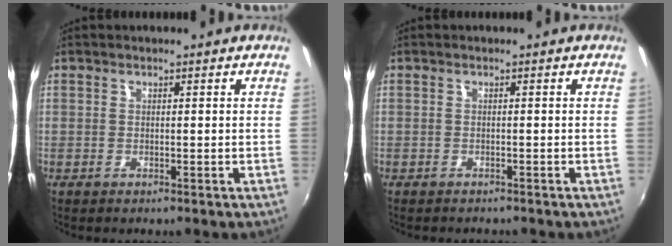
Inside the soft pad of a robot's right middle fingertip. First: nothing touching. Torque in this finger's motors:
{"motor_torque": [1.07, -1.07, 0.04, 0.04]}